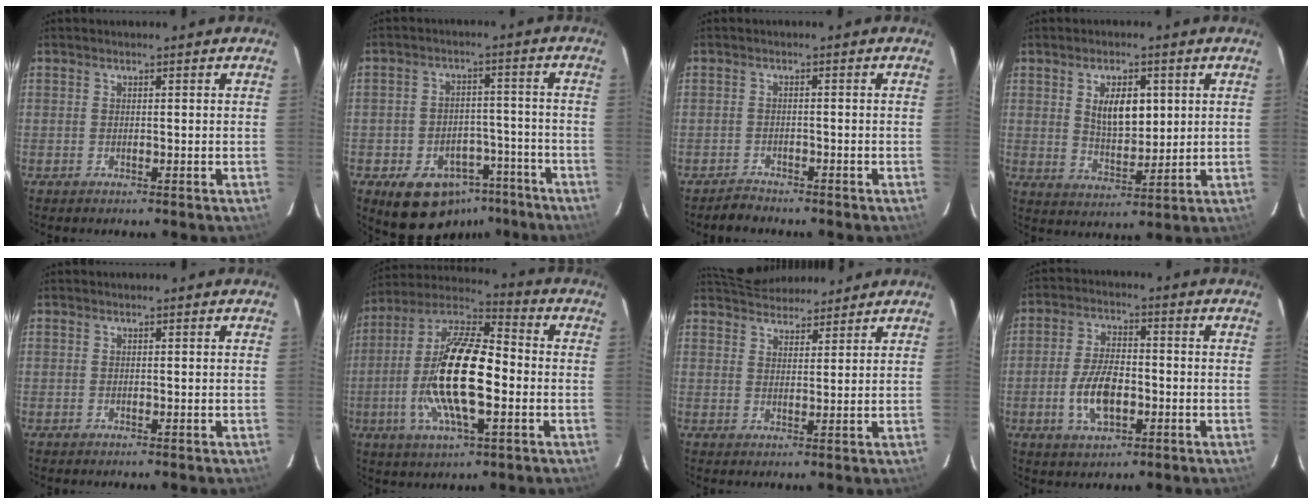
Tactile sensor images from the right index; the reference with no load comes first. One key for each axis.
{"total": 13.0, "fx": -8.3, "fy": 8.7, "fz": 5.0, "tx": -0.098, "ty": 0.034, "tz": -0.085}
{"total": 1.9, "fx": -1.8, "fy": 0.2, "fz": -0.7, "tx": 0.007, "ty": 0.000, "tz": -0.032}
{"total": 7.2, "fx": 2.5, "fy": 3.4, "fz": 5.8, "tx": -0.096, "ty": -0.002, "tz": 0.054}
{"total": 0.0}
{"total": 19.6, "fx": -3.1, "fy": 6.3, "fz": 18.3, "tx": -0.357, "ty": -0.003, "tz": -0.069}
{"total": 6.4, "fx": 6.1, "fy": 1.8, "fz": 0.5, "tx": -0.006, "ty": 0.019, "tz": 0.094}
{"total": 4.6, "fx": -1.2, "fy": 2.7, "fz": 3.5, "tx": -0.068, "ty": 0.001, "tz": -0.018}